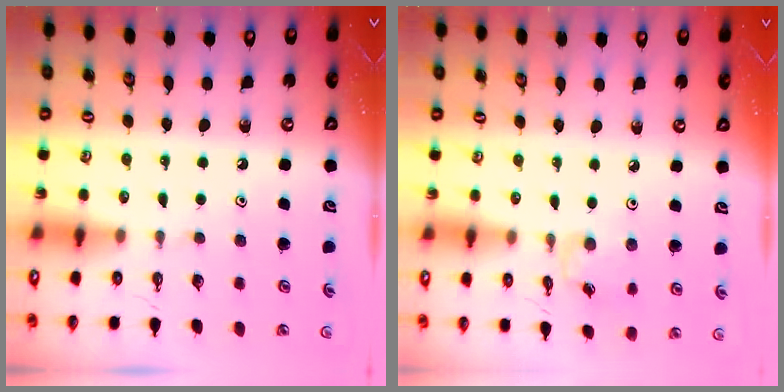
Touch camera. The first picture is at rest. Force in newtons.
{"total": 2.9, "press": 2.9, "slide": 0.4}